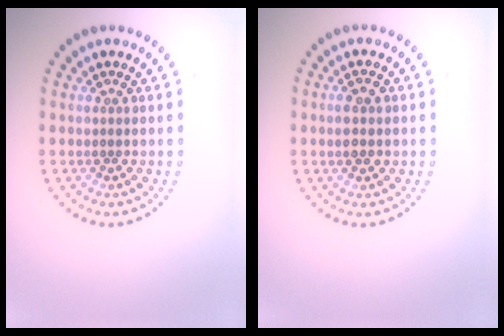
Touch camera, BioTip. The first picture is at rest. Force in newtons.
{"total": 2.4, "press": 2.4, "slide": 0.1}